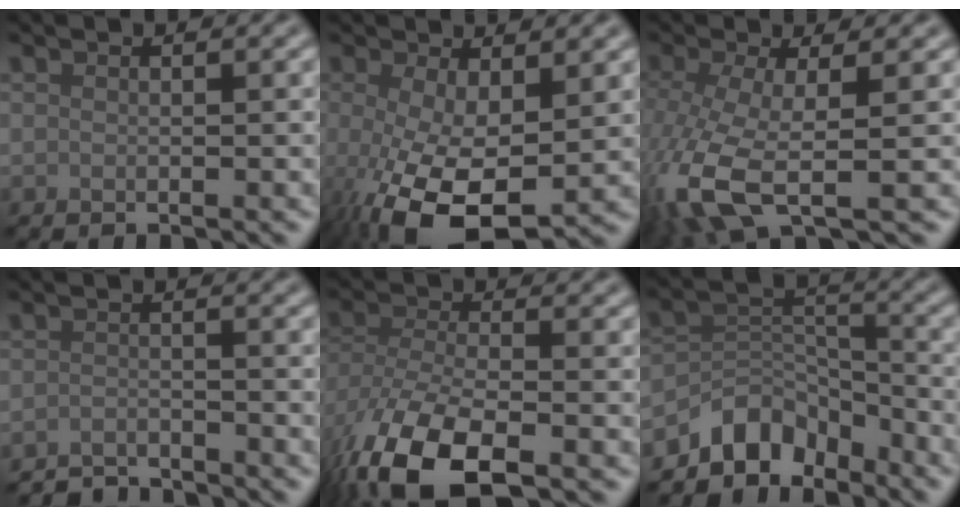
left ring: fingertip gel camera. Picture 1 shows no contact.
{"total": 10.8, "force": [-3.0, 4.7, 9.2], "torque": [-0.183, -0.031, -0.042]}
{"total": 7.0, "force": [-2.7, 2.3, 6.1], "torque": [-0.152, -0.012, -0.059]}
{"total": 2.2, "force": [-2.2, 0.3, 0.2], "torque": [-0.001, 0.002, -0.044]}
{"total": 10.7, "force": [-5.9, 4.9, 7.4], "torque": [-0.161, -0.027, -0.114]}
{"total": 5.2, "force": [-4.1, 2.8, 1.6], "torque": [-0.013, 0.003, -0.080]}